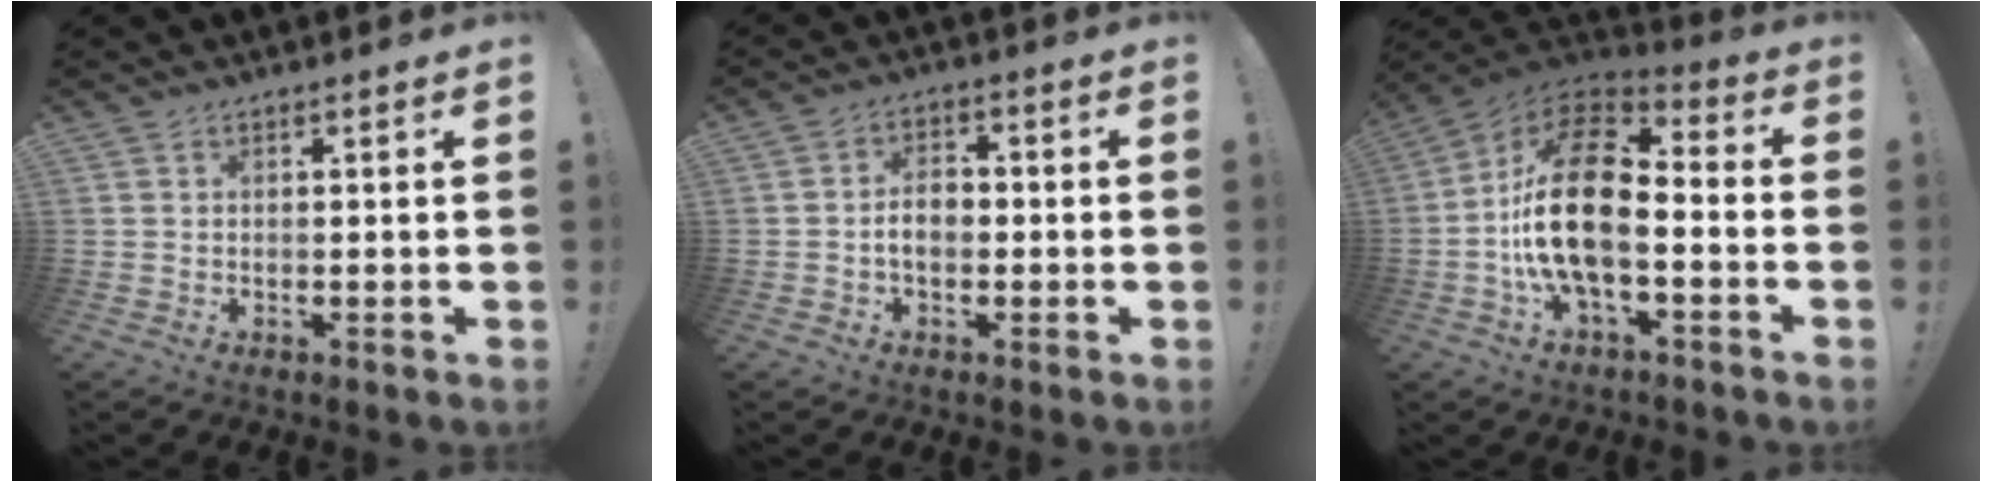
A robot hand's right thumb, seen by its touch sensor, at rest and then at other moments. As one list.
[{"total": 5.5, "force": [-1.0, 3.6, 4.1], "torque": [-0.062, 0.005, -0.021]}, {"total": 21.1, "force": [-3.5, 10.5, 18.0], "torque": [-0.356, 0.030, -0.056]}]